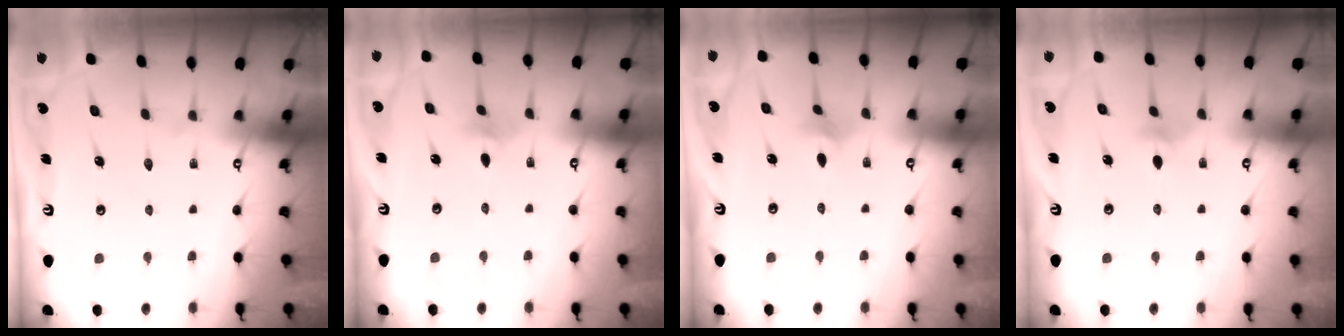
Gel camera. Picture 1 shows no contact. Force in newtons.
{"total": 2.6, "press": 2.6, "slide": 0.5}
{"total": 2.3, "press": 2.2, "slide": 0.5}
{"total": 4.8, "press": 4.7, "slide": 0.8}